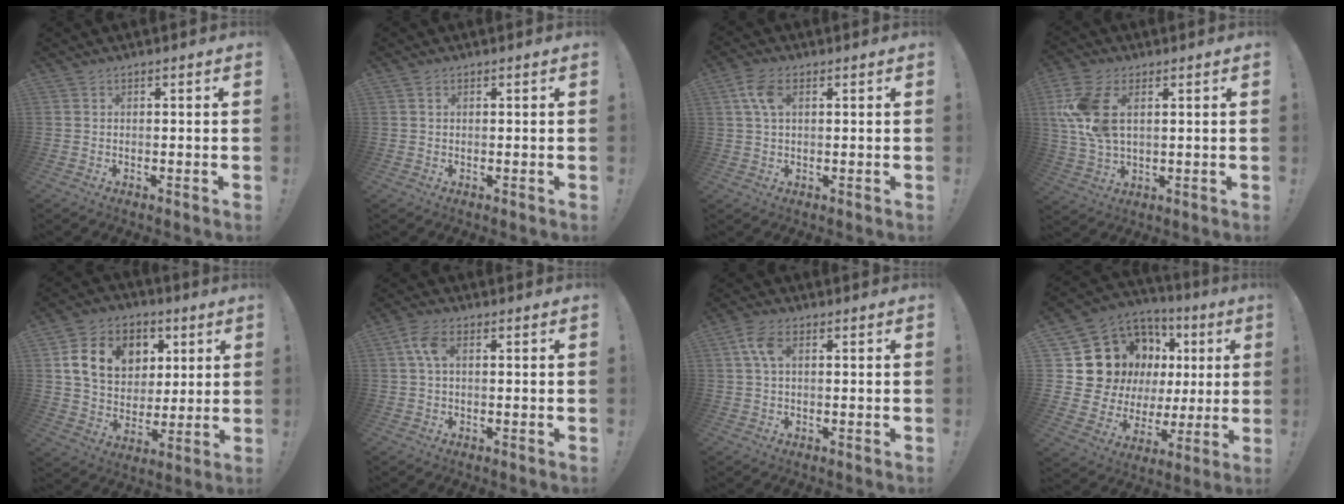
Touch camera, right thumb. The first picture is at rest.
{"total": 0.6, "force": [0.4, 0.2, 0.4], "torque": [-0.008, 0.001, 0.008]}
{"total": 6.4, "force": [2.1, 3.5, 5.0], "torque": [-0.096, 0.001, 0.038]}
{"total": 12.8, "force": [3.6, 7.2, 10.0], "torque": [-0.194, -0.012, 0.068]}
{"total": 16.2, "force": [5.5, 12.4, 8.7], "torque": [-0.134, -0.014, 0.110]}
{"total": 5.7, "force": [1.4, 2.9, 4.7], "torque": [-0.089, 0.004, 0.023]}
{"total": 5.9, "force": [1.6, 3.1, 4.8], "torque": [-0.091, 0.004, 0.027]}
{"total": 15.9, "force": [6.4, 12.5, 7.6], "torque": [-0.115, -0.052, 0.156]}